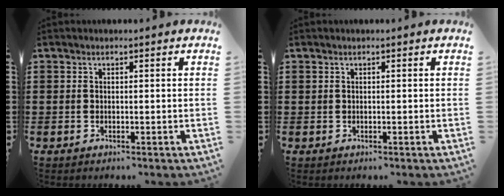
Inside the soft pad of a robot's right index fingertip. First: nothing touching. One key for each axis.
{"total": 0.0}